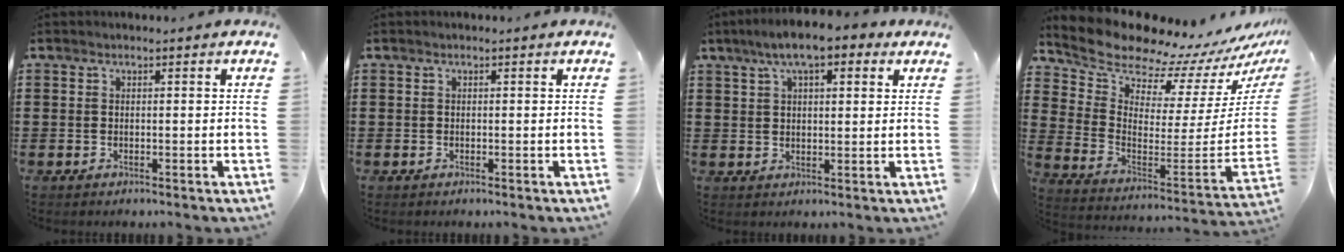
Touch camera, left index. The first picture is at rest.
{"total": 0.0}
{"total": 7.3, "force": [4.8, 2.2, 5.1], "torque": [-0.111, 0.009, 0.084]}
{"total": 10.1, "force": [9.8, 1.6, 1.7], "torque": [-0.060, -0.107, 0.159]}